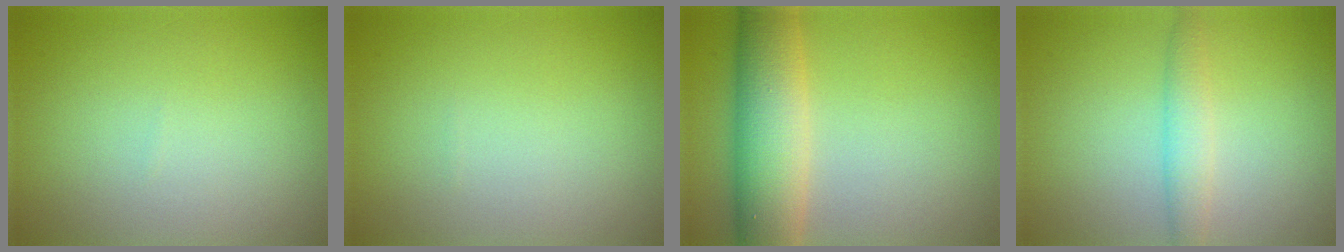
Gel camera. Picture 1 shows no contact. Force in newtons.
{"total": 0.0}
{"total": 7.3, "press": 7.3, "slide": 0.4}
{"total": 2.2, "press": 2.2, "slide": 0.0}